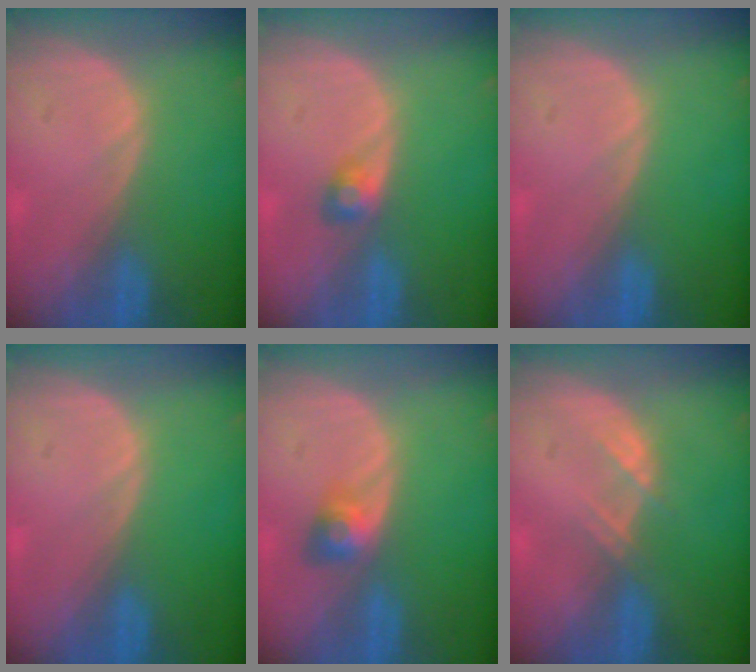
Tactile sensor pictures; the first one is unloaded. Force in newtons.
{"total": 2.1, "press": 2.1, "slide": 0.2}
{"total": 0.0}
{"total": 0.0}
{"total": 3.2, "press": 2.8, "slide": 1.5}
{"total": 1.9, "press": 1.9, "slide": 0.3}